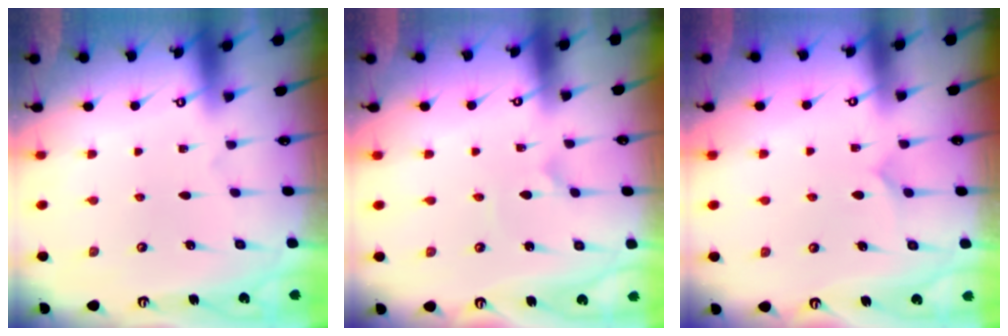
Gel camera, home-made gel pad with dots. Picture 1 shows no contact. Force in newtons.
{"total": 1.0, "press": 1.0, "slide": 0.0}
{"total": 3.9, "press": 3.9, "slide": 0.4}